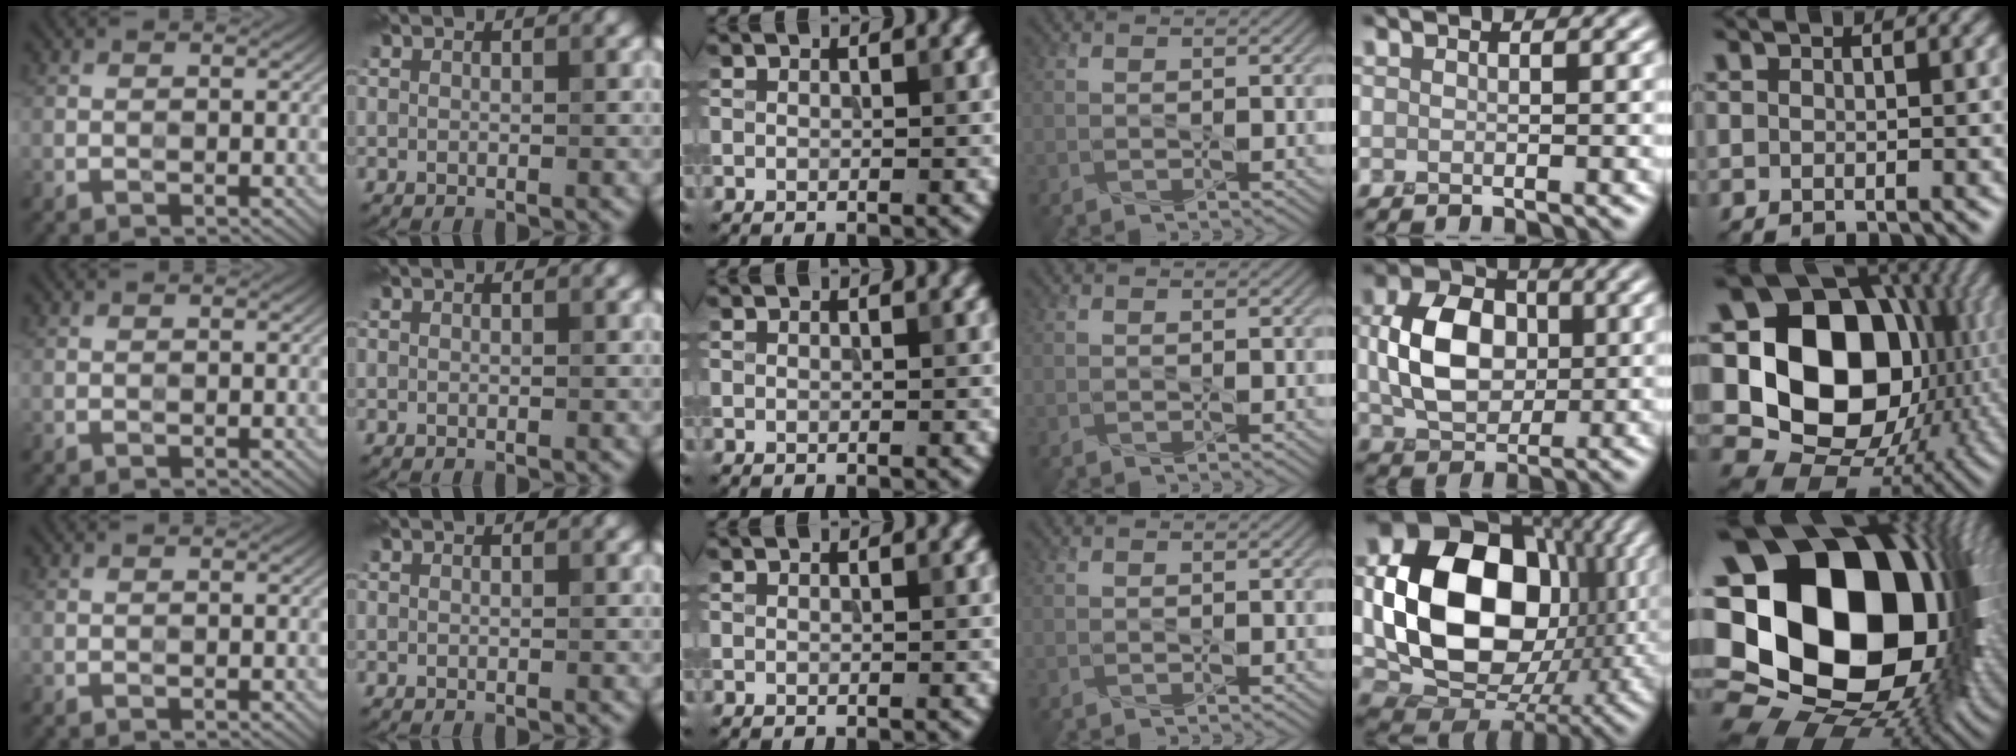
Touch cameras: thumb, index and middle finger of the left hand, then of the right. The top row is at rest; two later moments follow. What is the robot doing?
{"motion": "press", "object": "stapler"}